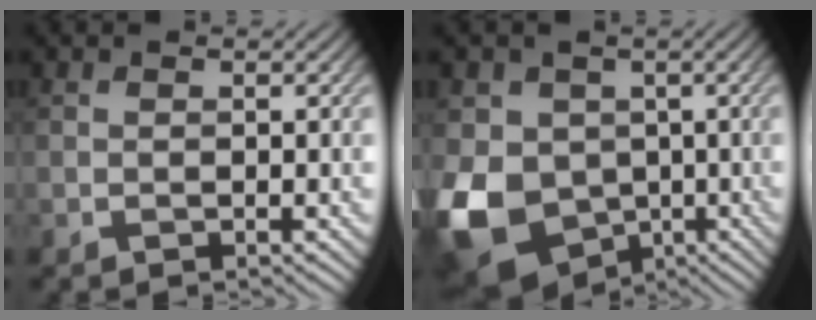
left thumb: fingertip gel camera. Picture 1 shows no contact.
{"total": 13.1, "force": [-2.9, 10.9, 6.7], "torque": [-0.190, -0.033, -0.052]}